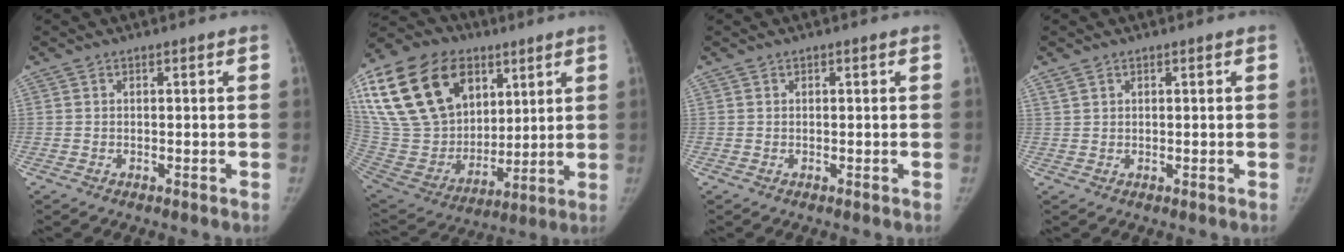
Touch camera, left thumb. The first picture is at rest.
{"total": 32.6, "force": [14.2, 22.2, 19.2], "torque": [-0.408, 0.019, 0.277]}
{"total": 0.0}
{"total": 1.2, "force": [0.9, 0.7, 0.5], "torque": [-0.009, 0.002, 0.019]}